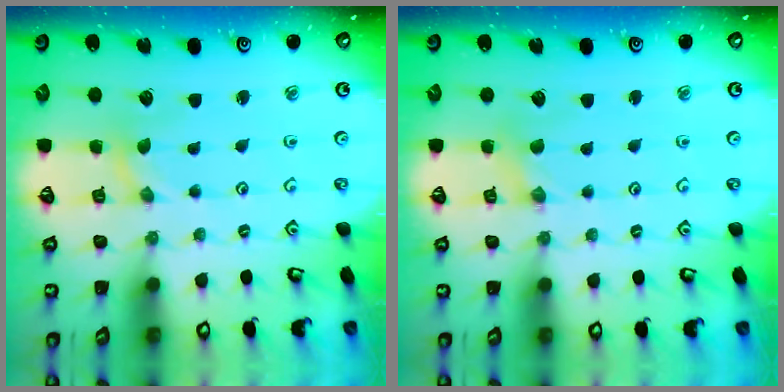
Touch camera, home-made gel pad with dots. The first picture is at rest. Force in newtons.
{"total": 1.3, "press": 1.2, "slide": 0.3}